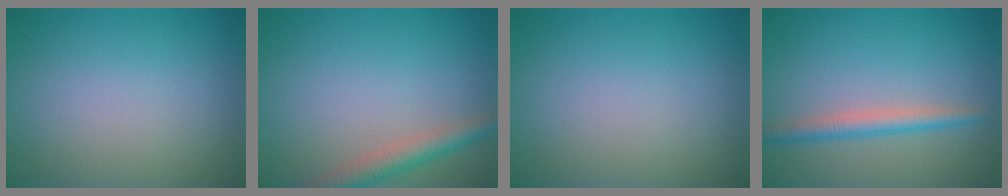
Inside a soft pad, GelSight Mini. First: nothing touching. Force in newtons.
{"total": 3.0, "press": 2.9, "slide": 0.1}
{"total": 0.0}
{"total": 2.4, "press": 2.4, "slide": 0.1}